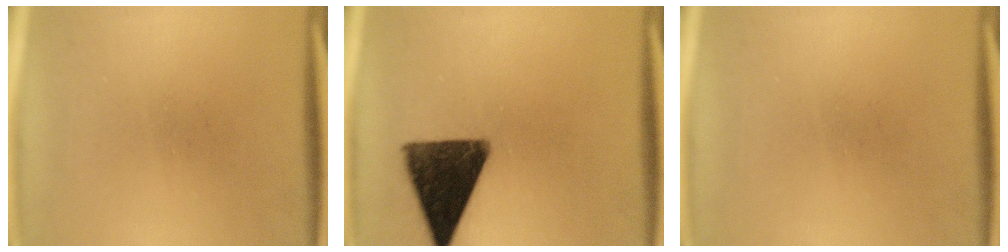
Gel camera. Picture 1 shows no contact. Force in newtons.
{"total": 13.9}
{"total": 0.0}